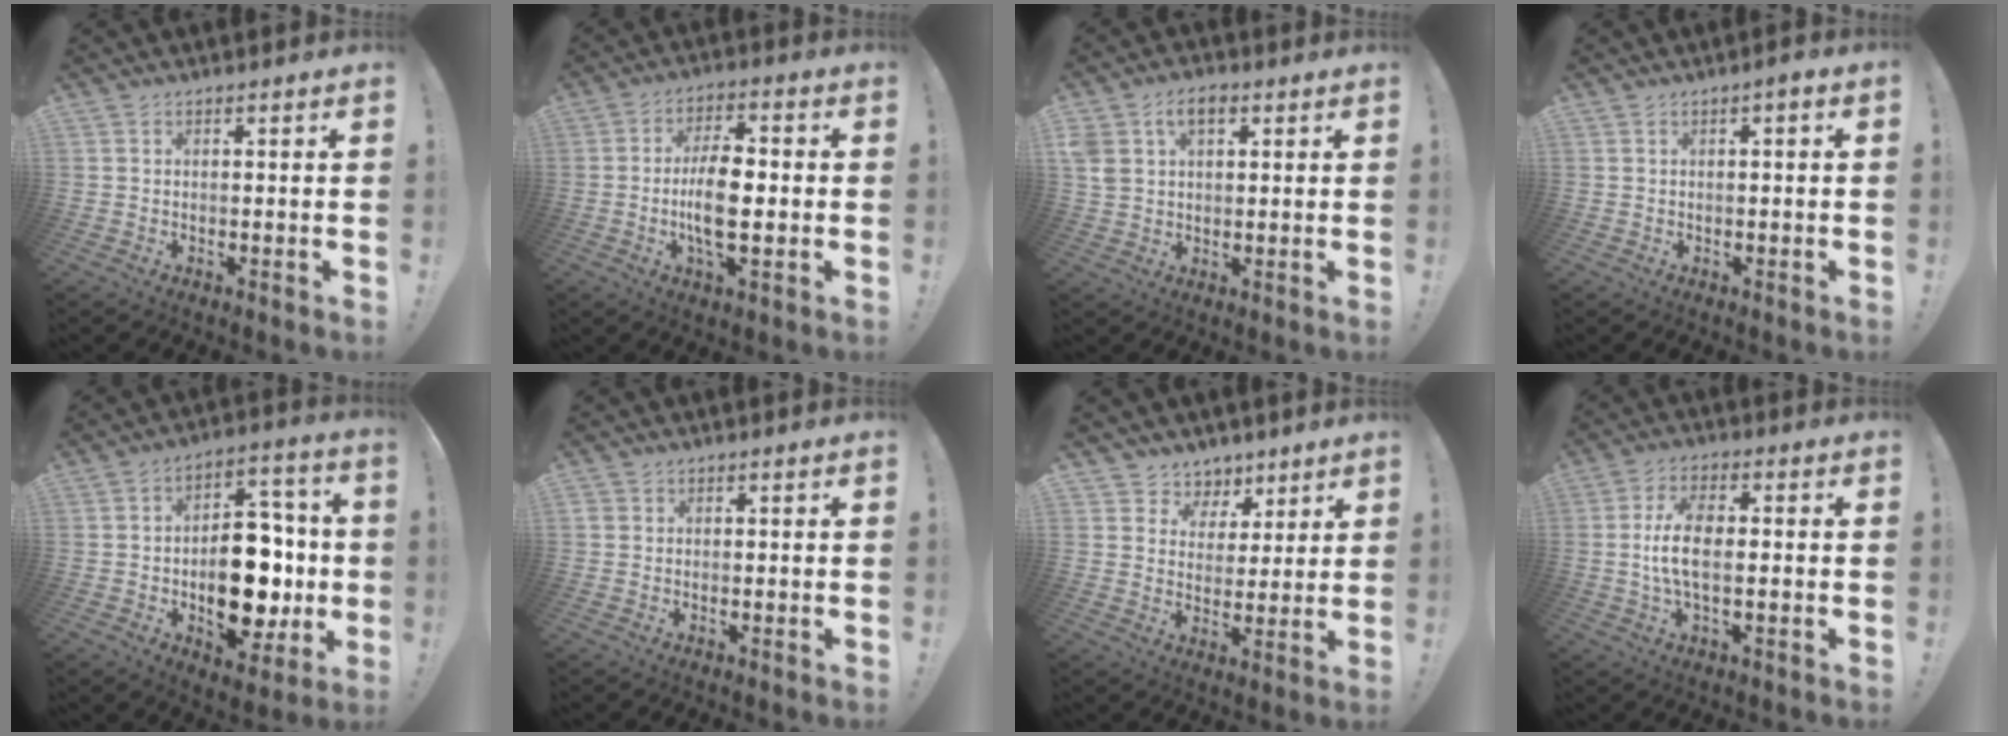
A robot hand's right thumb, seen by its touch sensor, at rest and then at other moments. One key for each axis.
{"total": 11.9, "fx": -1.6, "fy": 5.0, "fz": 10.7, "tx": -0.192, "ty": -0.003, "tz": -0.035}
{"total": 7.9, "fx": 3.3, "fy": 5.2, "fz": 4.9, "tx": -0.100, "ty": 0.007, "tz": 0.065}
{"total": 1.7, "fx": -0.5, "fy": 0.2, "fz": 1.6, "tx": -0.023, "ty": 0.003, "tz": -0.010}
{"total": 20.4, "fx": -3.3, "fy": 12.8, "fz": 15.6, "tx": -0.203, "ty": 0.021, "tz": -0.038}
{"total": 1.2, "fx": 0.4, "fy": 1.1, "fz": 0.3, "tx": -0.007, "ty": 0.002, "tz": 0.009}
{"total": 6.5, "fx": 4.2, "fy": 5.0, "fz": 0.3, "tx": -0.002, "ty": -0.038, "tz": 0.084}
{"total": 9.2, "fx": -0.3, "fy": 3.9, "fz": 8.3, "tx": -0.155, "ty": 0.001, "tz": -0.005}